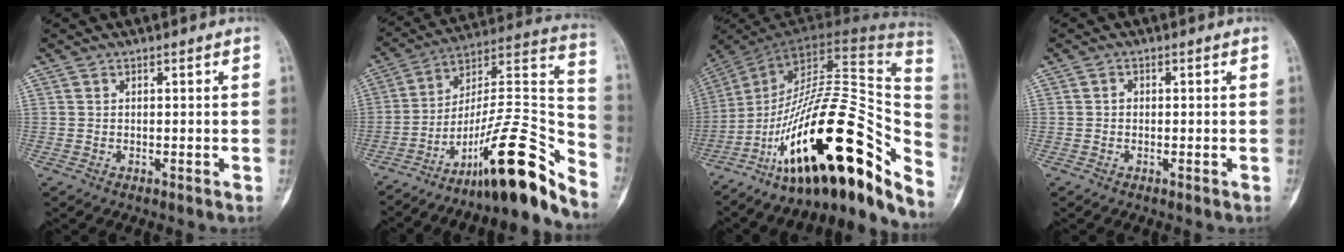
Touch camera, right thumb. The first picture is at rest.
{"total": 22.8, "force": [-15.7, 4.1, 16.1], "torque": [-0.226, 0.127, -0.253]}
{"total": 32.7, "force": [-17.3, 10.5, 25.6], "torque": [-0.323, 0.099, -0.272]}
{"total": 1.0, "force": [0.0, 0.9, 0.5], "torque": [-0.003, 0.004, -0.003]}